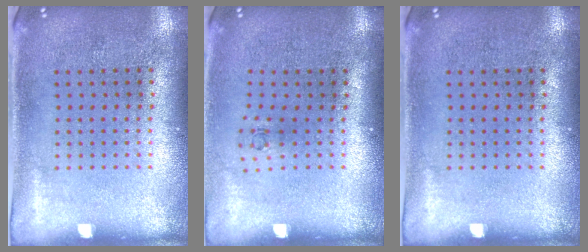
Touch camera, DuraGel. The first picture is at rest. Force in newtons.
{"total": 0.6, "press": 0.3, "slide": 0.5}
{"total": 0.0}